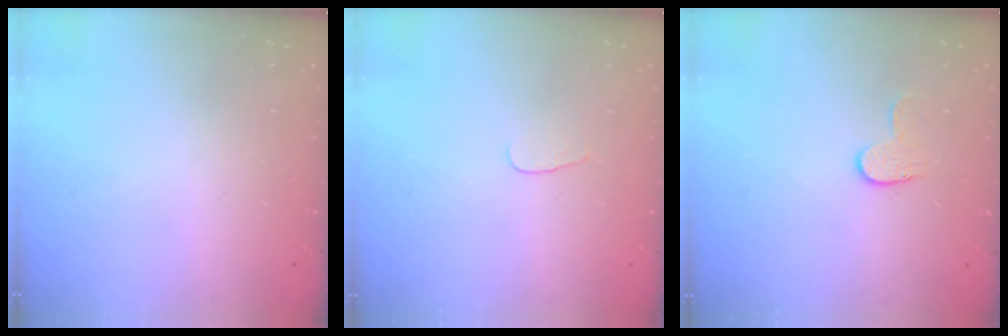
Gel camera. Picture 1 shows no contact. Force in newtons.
{"total": 2.8, "press": 2.8, "slide": 0.3}
{"total": 6.2, "press": 6.2, "slide": 0.4}